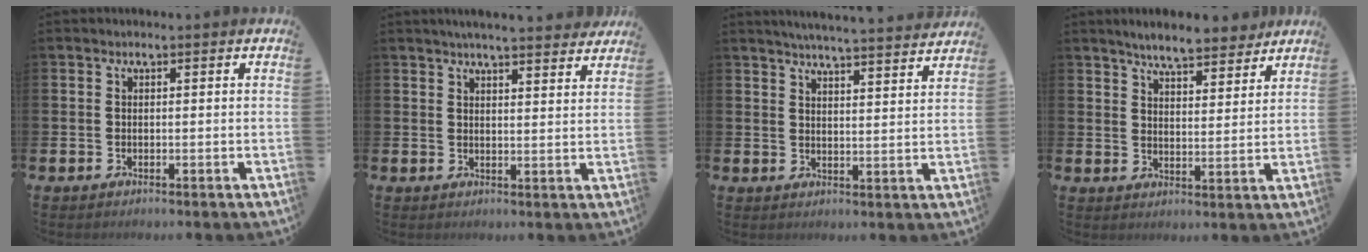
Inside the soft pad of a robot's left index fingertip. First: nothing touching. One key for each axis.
{"total": 4.7, "fx": 4.6, "fy": -0.2, "fz": 0.9, "tx": -0.028, "ty": -0.020, "tz": 0.082}
{"total": 5.3, "fx": 5.2, "fy": -0.6, "fz": 0.8, "tx": -0.029, "ty": -0.032, "tz": 0.091}
{"total": 6.7, "fx": 6.4, "fy": 1.1, "fz": 1.8, "tx": -0.039, "ty": -0.037, "tz": 0.110}